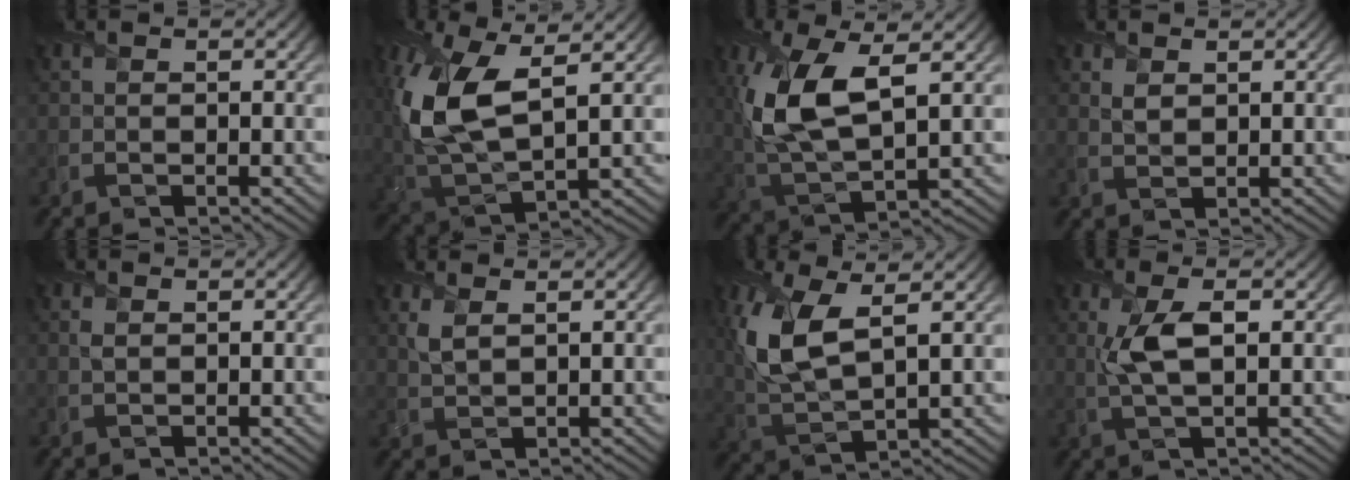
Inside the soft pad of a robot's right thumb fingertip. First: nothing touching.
{"total": 13.9, "force": [3.4, 6.8, 11.6], "torque": [-0.283, -0.002, 0.069]}
{"total": 11.8, "force": [2.8, 5.3, 10.2], "torque": [-0.244, -0.001, 0.056]}
{"total": 1.2, "force": [0.8, 0.8, 0.5], "torque": [-0.013, -0.004, 0.022]}
{"total": 0.7, "force": [0.3, 0.5, 0.4], "torque": [-0.013, -0.002, 0.008]}
{"total": 2.3, "force": [1.3, 1.0, 1.6], "torque": [-0.049, -0.004, 0.032]}
{"total": 10.7, "force": [3.1, 4.9, 8.9], "torque": [-0.222, 0.000, 0.059]}
{"total": 5.0, "force": [0.9, 1.7, 4.6], "torque": [-0.106, 0.002, 0.019]}